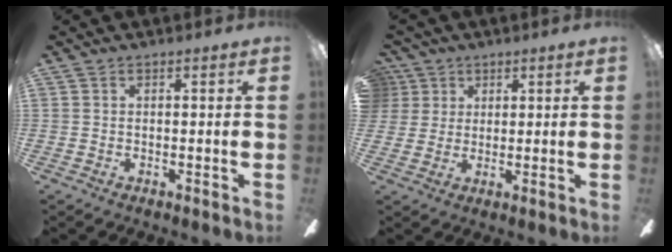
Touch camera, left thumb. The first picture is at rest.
{"total": 4.6, "force": [2.0, 4.1, 0.2], "torque": [-0.009, 0.004, 0.036]}